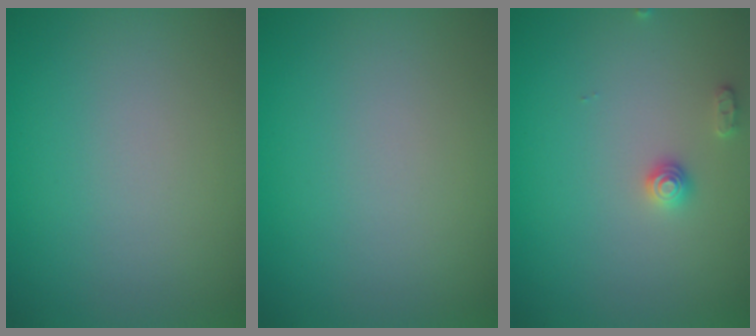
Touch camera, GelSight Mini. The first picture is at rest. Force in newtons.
{"total": 0.0}
{"total": 1.4, "press": 1.4, "slide": 0.1}